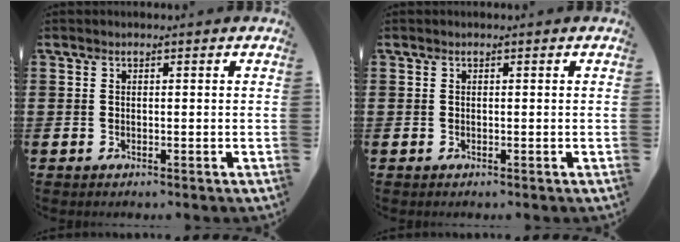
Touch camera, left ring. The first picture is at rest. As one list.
[{"total": 0.0}]